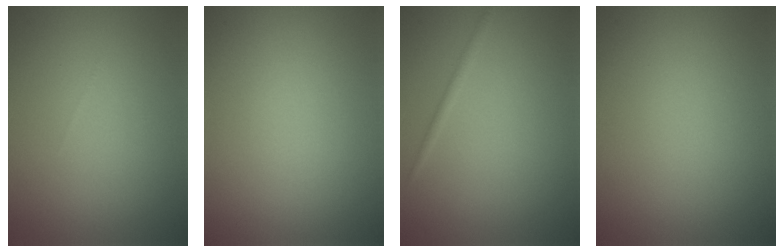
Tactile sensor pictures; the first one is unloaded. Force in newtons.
{"total": 0.0}
{"total": 0.9, "press": 0.9, "slide": 0.1}
{"total": 0.0}